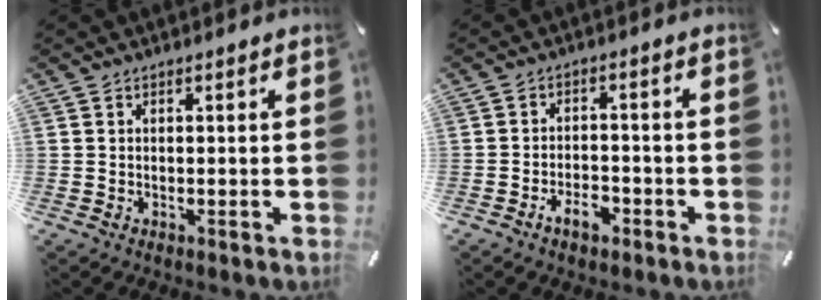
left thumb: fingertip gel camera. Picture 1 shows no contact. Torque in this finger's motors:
{"motor_torque": [-0.01, 0.02, 0.28, 0.27, 0.00]}